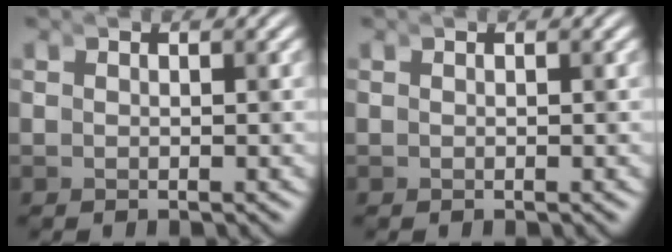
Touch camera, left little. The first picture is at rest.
{"total": 0.0}